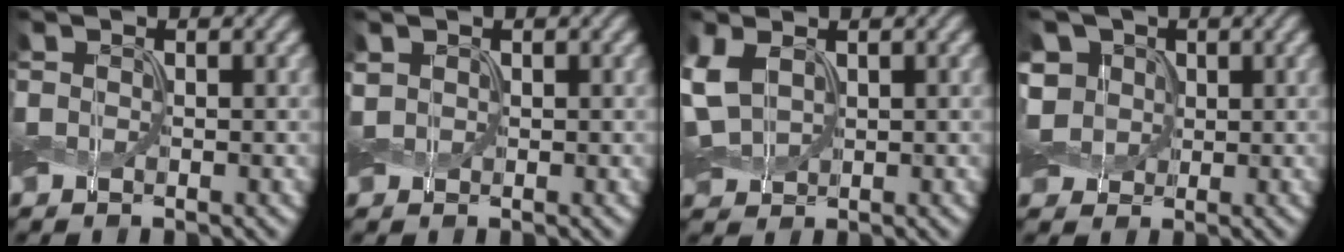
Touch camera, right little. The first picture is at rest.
{"total": 0.8, "force": [0.4, 0.6, 0.3], "torque": [-0.007, 0.004, 0.009]}
{"total": 3.8, "force": [0.9, 2.5, 2.6], "torque": [-0.068, 0.009, 0.017]}
{"total": 4.6, "force": [1.1, 4.0, 2.1], "torque": [-0.074, 0.026, 0.012]}